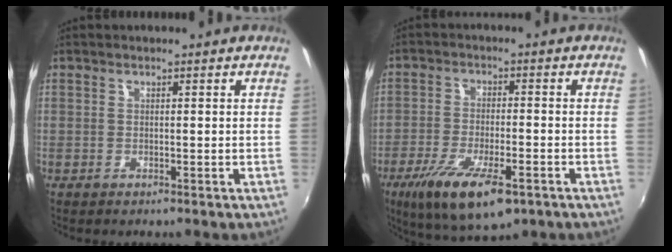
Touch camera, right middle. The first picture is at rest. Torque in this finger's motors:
{"motor_torque": [1.51, -0.63, 0.69, 0.21]}